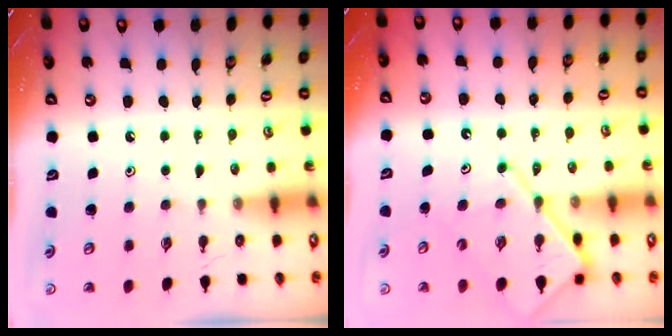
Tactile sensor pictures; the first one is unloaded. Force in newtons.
{"total": 12.0, "press": 12.0, "slide": 1.3}